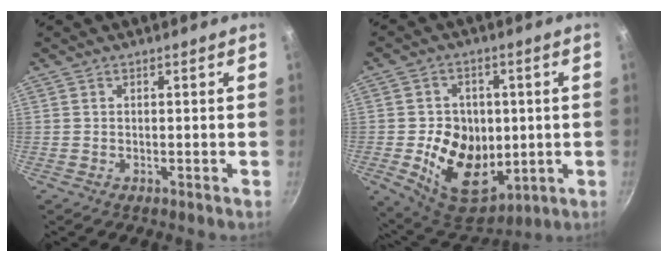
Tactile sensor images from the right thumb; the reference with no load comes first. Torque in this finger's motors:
{"motor_torque": [-0.44, 1.18, 0.13, 0.05, 0.34]}